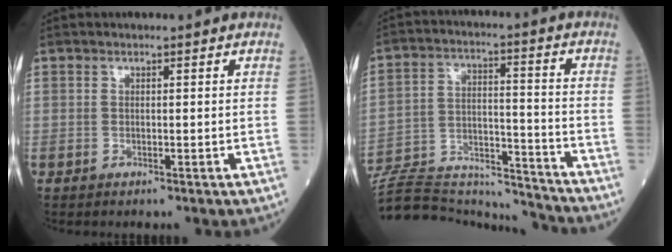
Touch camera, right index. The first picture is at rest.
{"total": 20.3, "force": [-19.5, 3.1, 4.4], "torque": [-0.110, 0.021, -0.305]}